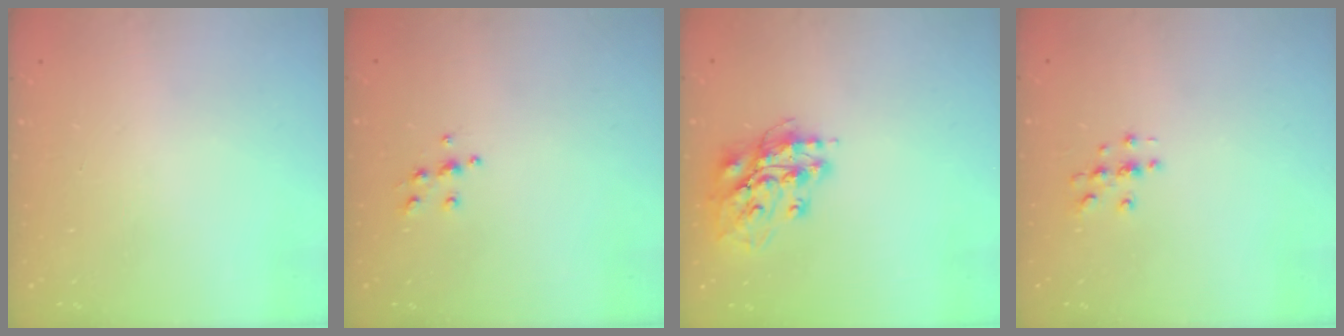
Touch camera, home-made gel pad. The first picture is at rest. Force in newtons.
{"total": 5.3, "press": 5.2, "slide": 0.5}
{"total": 13.9, "press": 13.7, "slide": 2.0}
{"total": 2.7, "press": 2.7, "slide": 0.3}